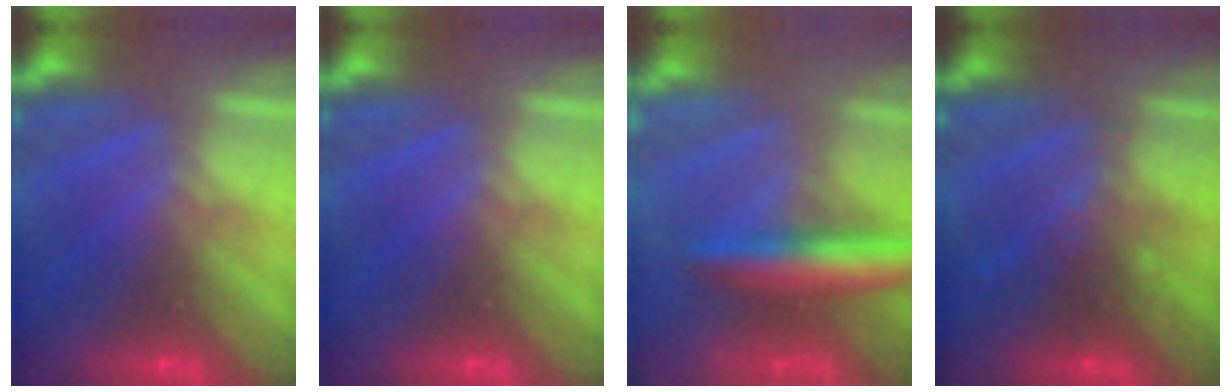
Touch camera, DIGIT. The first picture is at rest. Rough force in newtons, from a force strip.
{"total": 0.0}
{"total": 7.8}
{"total": 3.0}